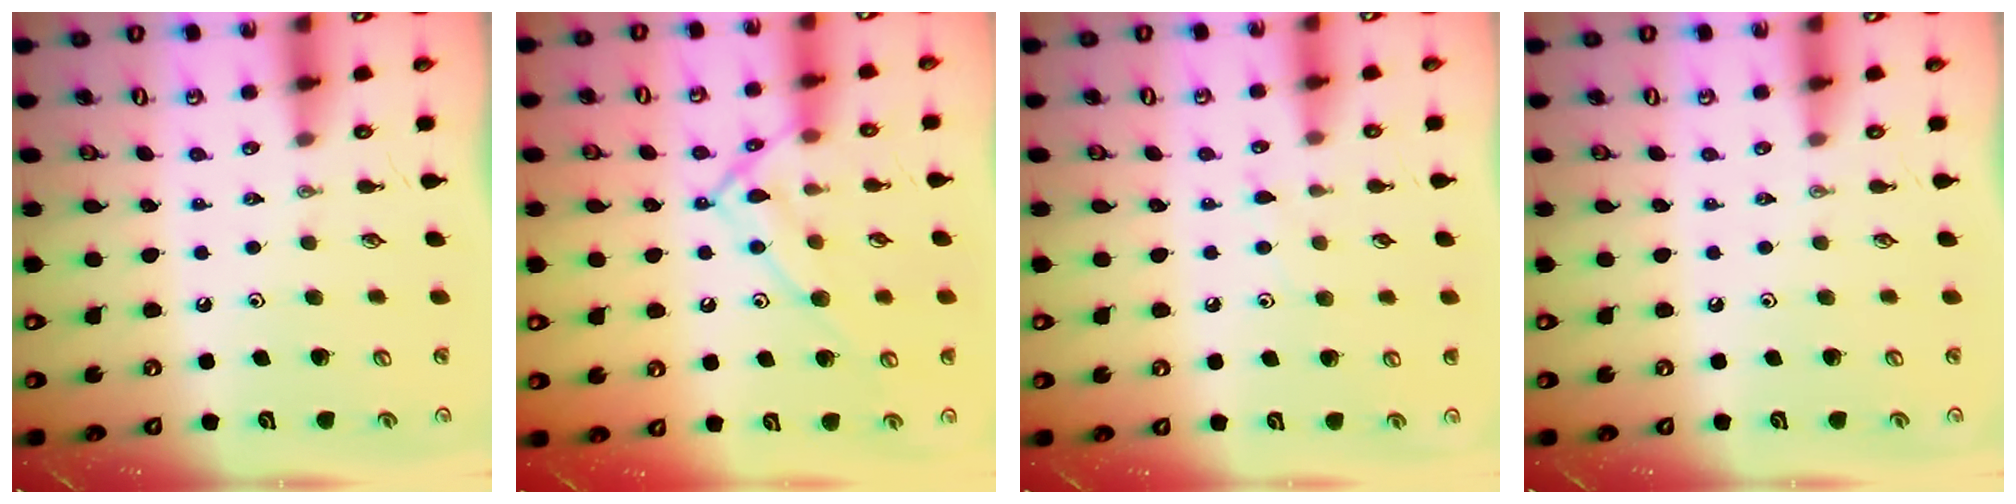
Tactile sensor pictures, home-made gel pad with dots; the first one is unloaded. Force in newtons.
{"total": 12.5, "press": 12.4, "slide": 1.0}
{"total": 4.9, "press": 4.8, "slide": 0.6}
{"total": 0.0}